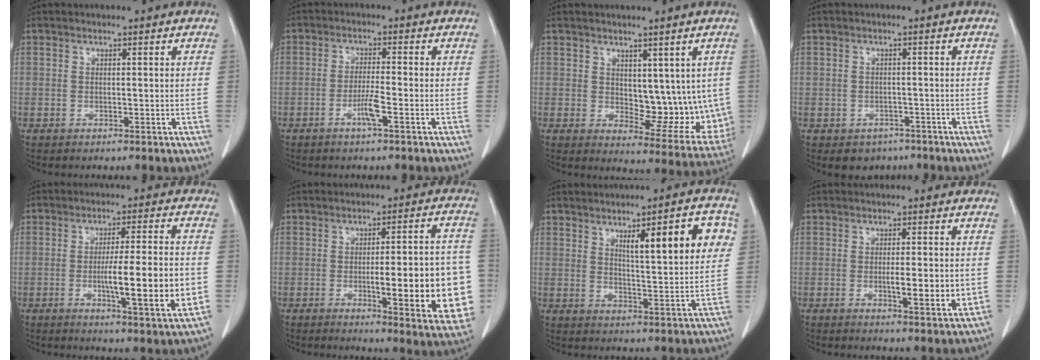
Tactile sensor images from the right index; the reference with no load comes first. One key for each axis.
{"total": 3.5, "fx": -1.7, "fy": -0.1, "fz": 3.1, "tx": -0.061, "ty": -0.004, "tz": -0.035}
{"total": 10.9, "fx": 1.8, "fy": 5.7, "fz": 9.1, "tx": -0.098, "ty": -0.011, "tz": 0.041}
{"total": 3.8, "fx": -2.5, "fy": 2.7, "fz": 0.5, "tx": 0.001, "ty": 0.009, "tz": -0.031}
{"total": 13.2, "fx": -2.5, "fy": 0.5, "fz": 13.0, "tx": -0.195, "ty": -0.011, "tz": -0.039}
{"total": 18.2, "fx": -3.3, "fy": 3.4, "fz": 17.5, "tx": -0.153, "ty": 0.018, "tz": -0.025}
{"total": 11.8, "fx": 4.5, "fy": 1.8, "fz": 10.8, "tx": -0.148, "ty": 0.009, "tz": 0.064}
{"total": 7.8, "fx": -1.3, "fy": 1.0, "fz": 7.7, "tx": -0.109, "ty": -0.012, "tz": -0.019}